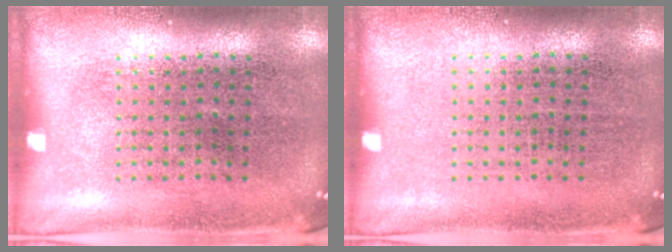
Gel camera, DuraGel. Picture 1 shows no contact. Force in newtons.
{"total": 0.0}